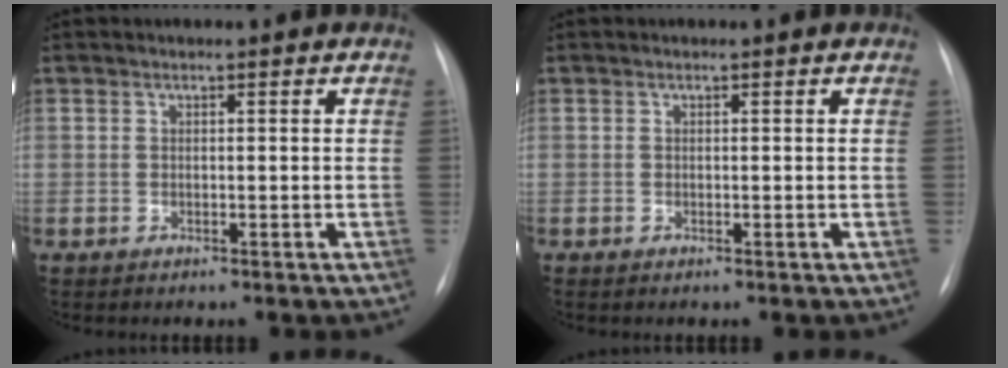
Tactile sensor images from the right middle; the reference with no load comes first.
{"total": 0.0}